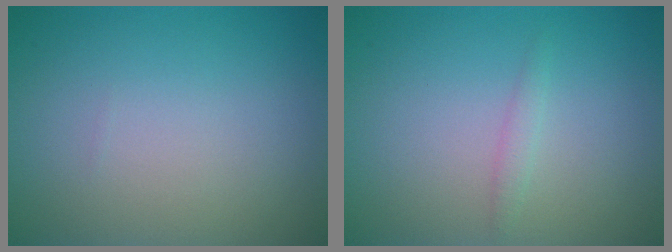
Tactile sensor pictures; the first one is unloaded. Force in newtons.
{"total": 0.8, "press": 0.8, "slide": 0.1}